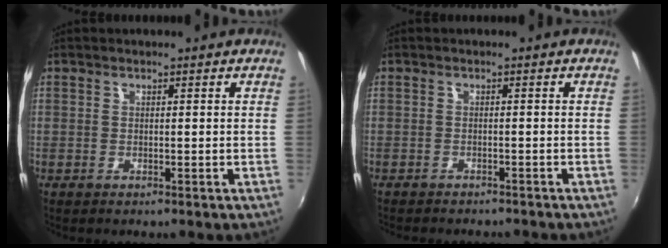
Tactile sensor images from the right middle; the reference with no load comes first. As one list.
[{"total": 4.1, "force": [-3.7, 0.9, 1.3], "torque": [-0.035, -0.012, -0.054]}]